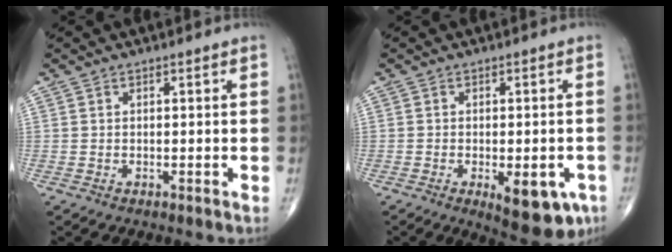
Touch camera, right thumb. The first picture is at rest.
{"total": 10.0, "force": [-4.1, 4.2, 8.0], "torque": [-0.080, 0.004, -0.047]}